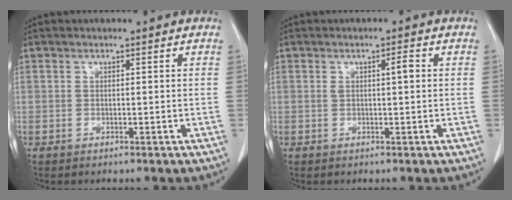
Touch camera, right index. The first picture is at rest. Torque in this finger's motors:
{"motor_torque": [0.00, 0.05, 0.02, 0.03]}